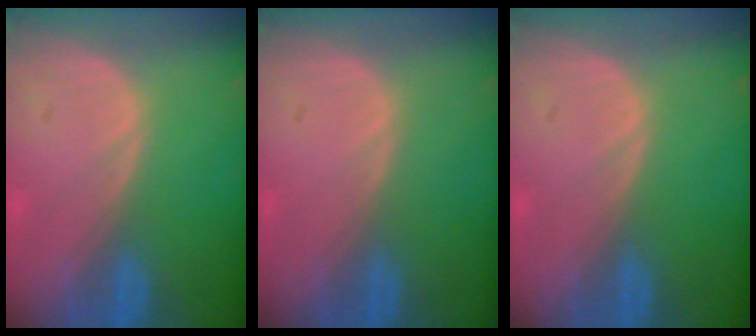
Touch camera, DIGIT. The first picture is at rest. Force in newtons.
{"total": 0.0}
{"total": 0.0}